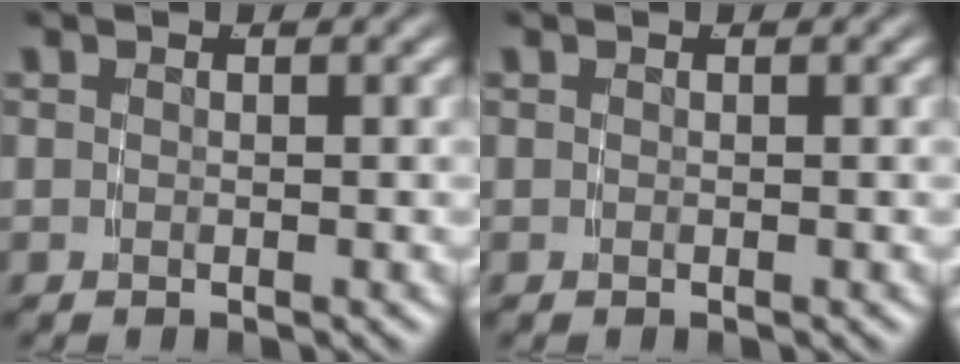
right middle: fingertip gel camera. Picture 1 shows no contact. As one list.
[{"total": 0.0}]